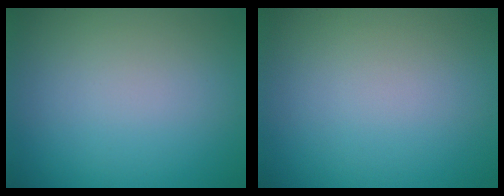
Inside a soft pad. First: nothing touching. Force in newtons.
{"total": 0.0}